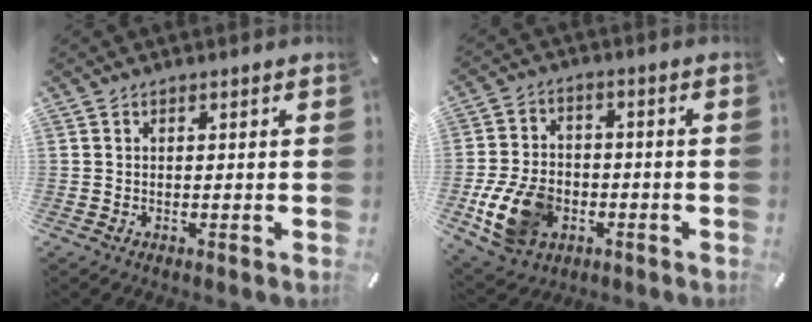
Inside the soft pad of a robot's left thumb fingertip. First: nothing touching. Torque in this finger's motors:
{"motor_torque": [1.27, 2.26, 1.12, 0.49, 0.18]}